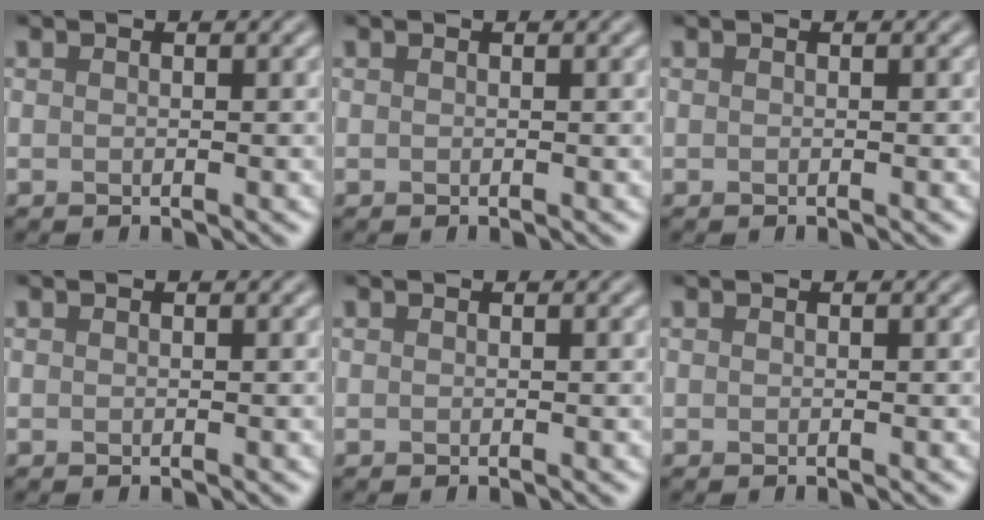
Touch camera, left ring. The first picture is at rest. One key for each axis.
{"total": 0.0}
{"total": 0.0}
{"total": 0.0}
{"total": 0.0}
{"total": 0.0}